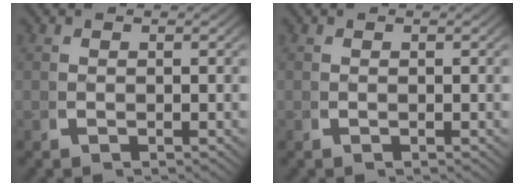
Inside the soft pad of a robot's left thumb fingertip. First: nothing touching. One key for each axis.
{"total": 0.0}